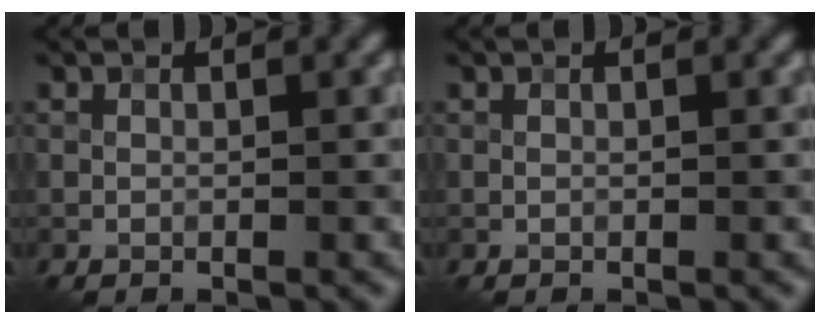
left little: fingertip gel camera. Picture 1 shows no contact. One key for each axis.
{"total": 0.0}